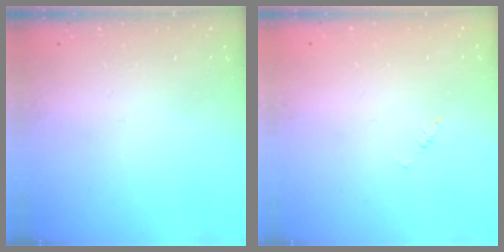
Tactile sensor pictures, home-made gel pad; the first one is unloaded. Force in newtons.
{"total": 1.7, "press": 1.7, "slide": 0.3}